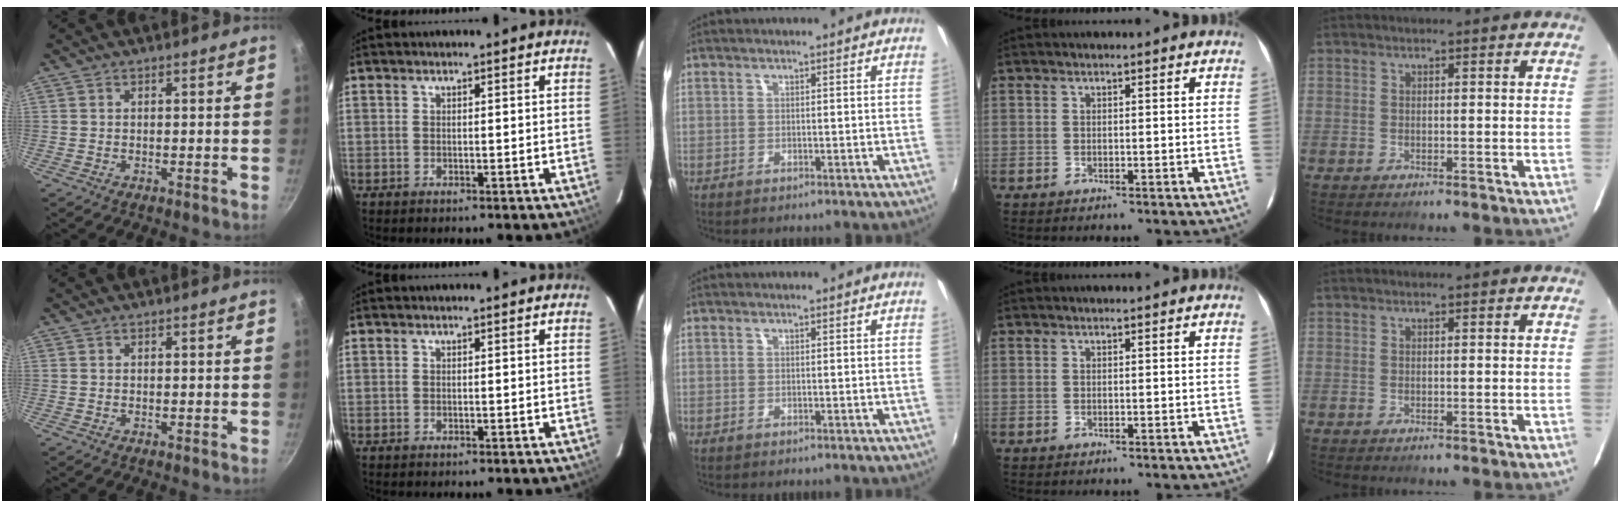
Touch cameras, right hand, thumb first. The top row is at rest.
{}